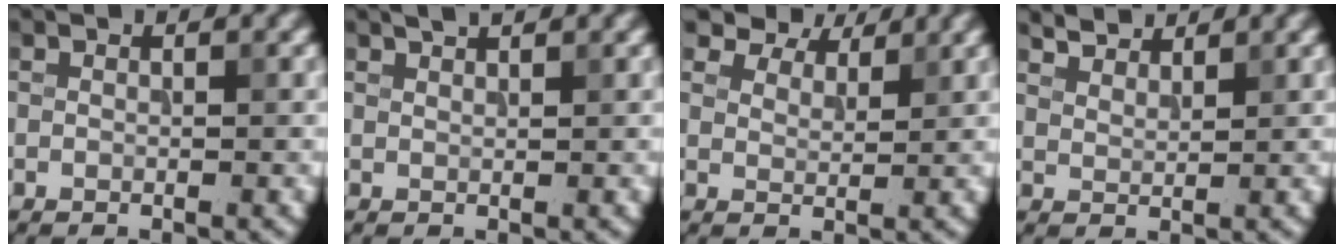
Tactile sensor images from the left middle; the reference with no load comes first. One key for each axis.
{"total": 1.2, "fx": 1.1, "fy": 0.2, "fz": 0.5, "tx": -0.005, "ty": 0.001, "tz": 0.011}
{"total": 6.2, "fx": 5.4, "fy": 2.3, "fz": 1.9, "tx": -0.054, "ty": -0.011, "tz": 0.100}
{"total": 2.7, "fx": 2.6, "fy": 0.5, "fz": 0.6, "tx": -0.013, "ty": -0.001, "tz": 0.050}